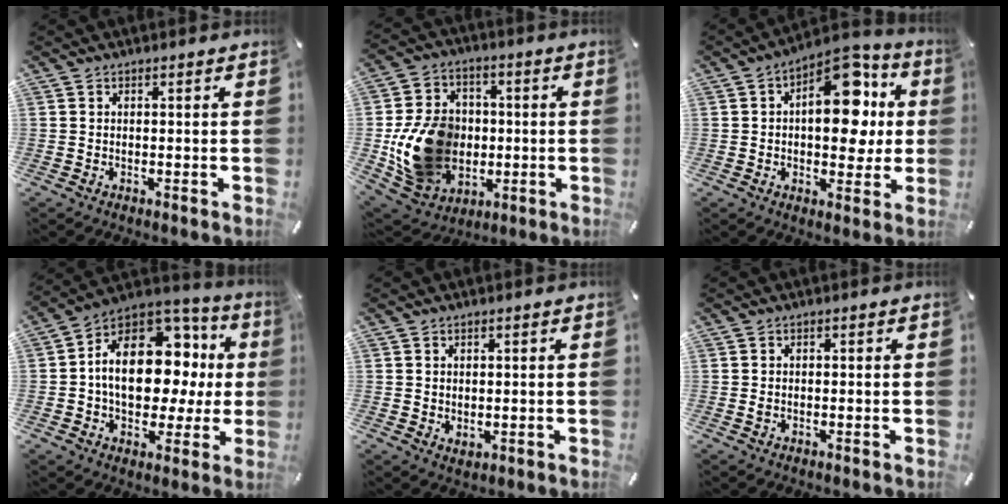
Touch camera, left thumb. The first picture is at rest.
{"total": 16.9, "force": [-1.9, 14.0, 9.2], "torque": [-0.187, 0.012, -0.024]}
{"total": 15.7, "force": [3.4, 9.3, 12.1], "torque": [-0.147, -0.024, 0.058]}
{"total": 17.5, "force": [2.3, 11.9, 12.6], "torque": [-0.191, -0.033, 0.039]}
{"total": 1.6, "force": [0.8, 1.4, 0.3], "torque": [0.002, 0.000, 0.012]}
{"total": 0.9, "force": [-0.1, 0.7, 0.6], "torque": [-0.012, 0.002, -0.003]}